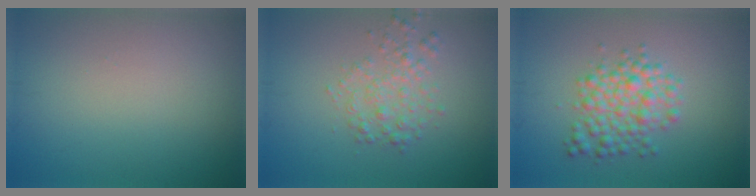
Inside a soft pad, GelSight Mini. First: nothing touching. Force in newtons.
{"total": 2.4, "press": 2.4, "slide": 0.1}
{"total": 4.1, "press": 4.1, "slide": 0.1}